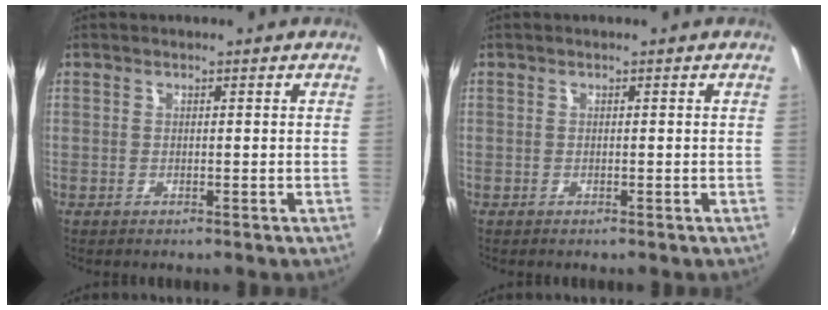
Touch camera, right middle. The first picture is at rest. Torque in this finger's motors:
{"motor_torque": [-0.31, 0.04, -0.02, -0.01]}